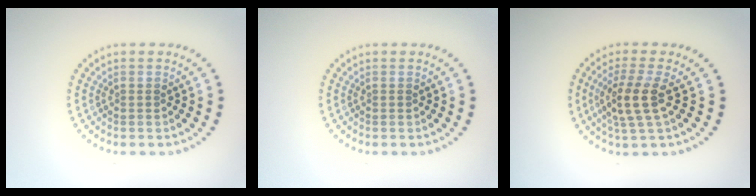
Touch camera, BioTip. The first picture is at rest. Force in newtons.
{"total": 0.0}
{"total": 3.5, "press": 3.0, "slide": 1.8}